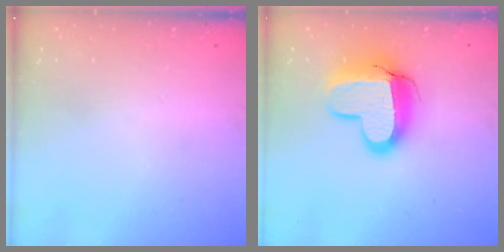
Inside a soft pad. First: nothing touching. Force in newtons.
{"total": 14.1, "press": 14.1, "slide": 1.1}